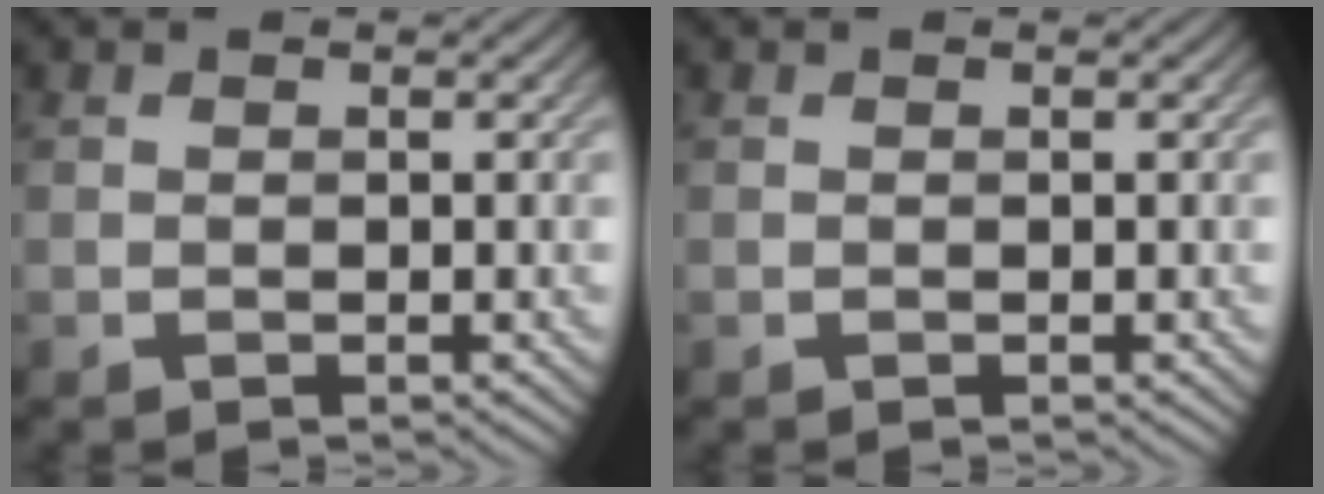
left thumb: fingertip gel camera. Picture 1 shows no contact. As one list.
[{"total": 0.0}]